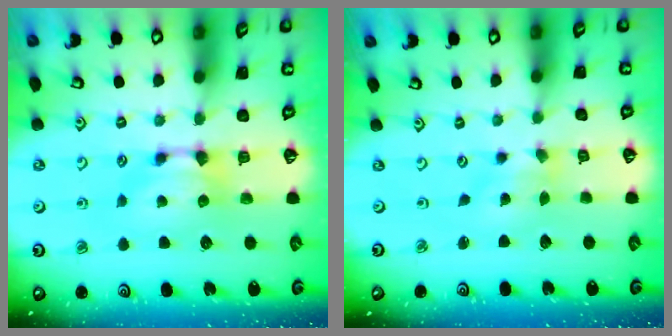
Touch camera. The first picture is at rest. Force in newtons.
{"total": 1.6, "press": 1.2, "slide": 1.1}